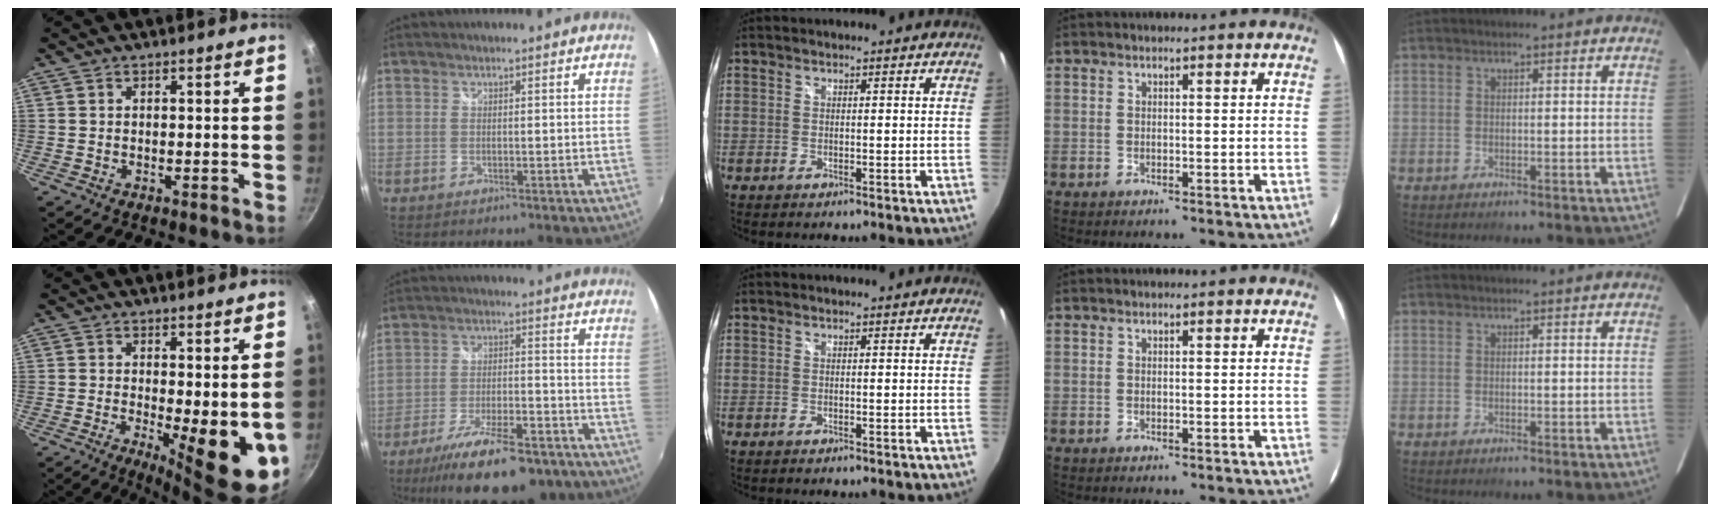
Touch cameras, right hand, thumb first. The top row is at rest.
{"thumb": {"total": 10.9, "force": [-1.2, 3.4, 10.3], "torque": [-0.121, -0.014, -0.004]}, "index": {"total": 19.6, "force": [-14.8, 6.1, 11.4], "torque": [-0.208, -0.025, -0.216]}}